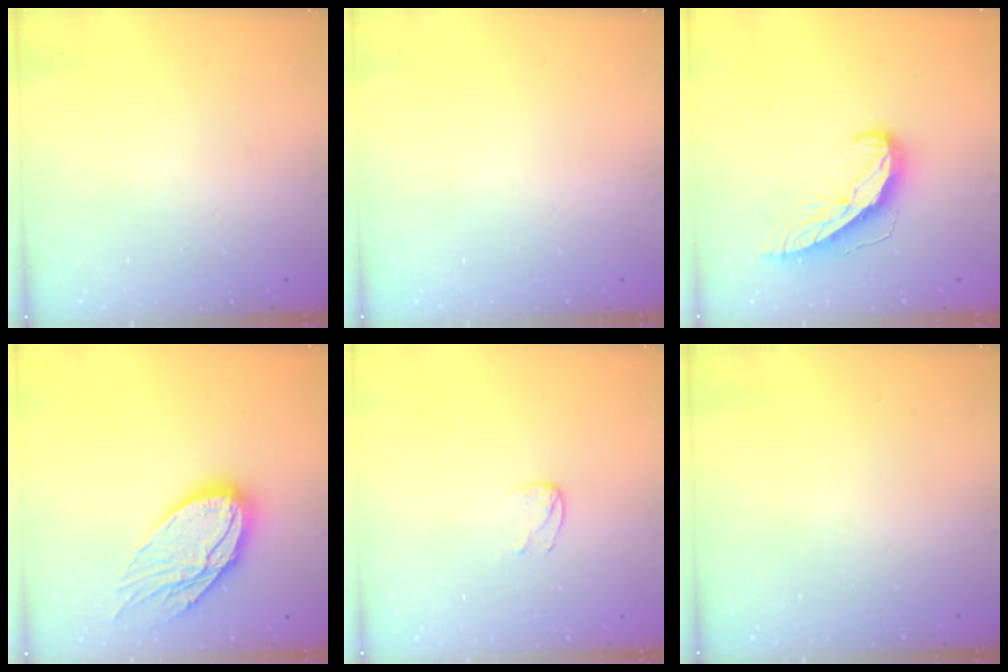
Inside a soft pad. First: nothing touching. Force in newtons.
{"total": 0.0}
{"total": 10.0, "press": 10.0, "slide": 0.5}
{"total": 16.2, "press": 16.1, "slide": 1.3}
{"total": 3.7, "press": 3.7, "slide": 0.4}
{"total": 0.0}